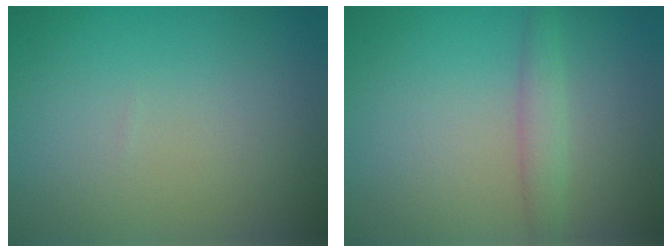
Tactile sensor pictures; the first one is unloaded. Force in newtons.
{"total": 1.7, "press": 1.7, "slide": 0.1}